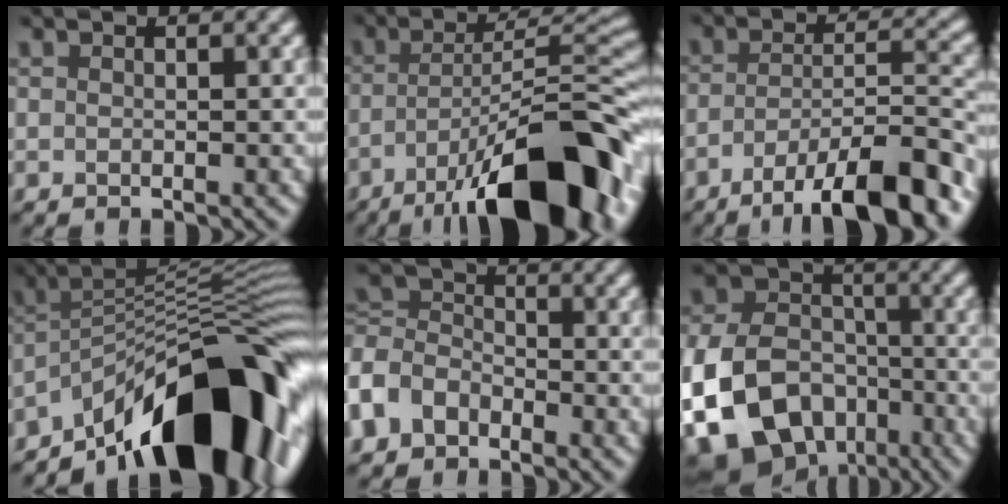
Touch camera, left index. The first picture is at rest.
{"total": 14.8, "force": [-8.1, 3.9, 11.8], "torque": [-0.179, 0.000, -0.132]}
{"total": 10.2, "force": [-6.7, 2.4, 7.3], "torque": [-0.106, 0.008, -0.114]}
{"total": 15.0, "force": [-9.2, 4.6, 11.0], "torque": [-0.141, 0.017, -0.159]}
{"total": 5.1, "force": [-3.0, 3.7, 1.9], "torque": [-0.043, 0.010, -0.079]}
{"total": 13.6, "force": [-6.1, 9.8, 7.1], "torque": [-0.160, -0.034, -0.116]}